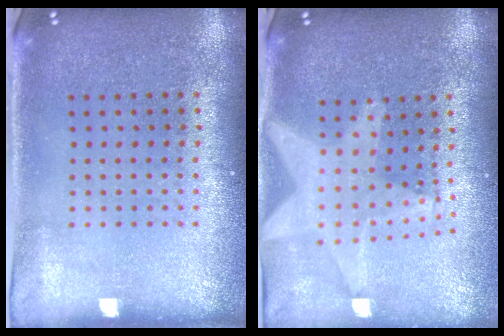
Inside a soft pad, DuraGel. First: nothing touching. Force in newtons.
{"total": 1.9, "press": 1.6, "slide": 0.8}